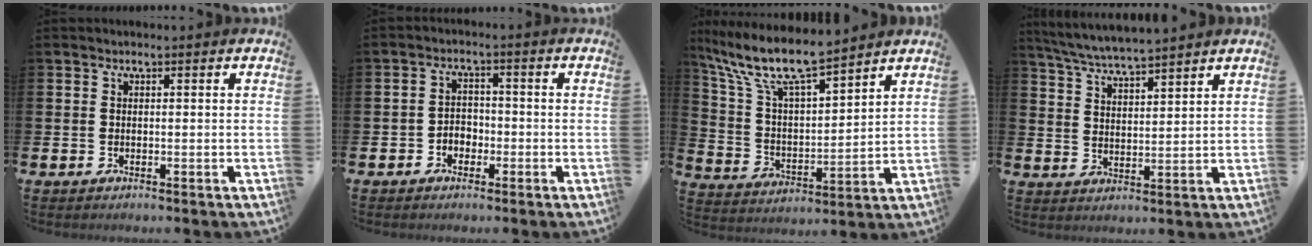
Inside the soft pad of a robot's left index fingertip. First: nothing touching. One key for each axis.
{"total": 2.5, "fx": -1.6, "fy": 1.8, "fz": 0.6, "tx": -0.024, "ty": 0.011, "tz": -0.035}
{"total": 10.5, "fx": 9.3, "fy": 1.9, "fz": 4.6, "tx": -0.132, "ty": -0.053, "tz": 0.162}
{"total": 5.2, "fx": 5.1, "fy": -0.1, "fz": 1.0, "tx": -0.044, "ty": -0.027, "tz": 0.091}